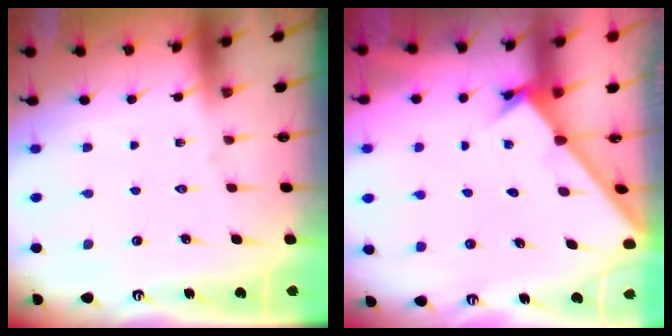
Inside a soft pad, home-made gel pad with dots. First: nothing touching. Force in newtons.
{"total": 1.6, "press": 1.6, "slide": 0.1}